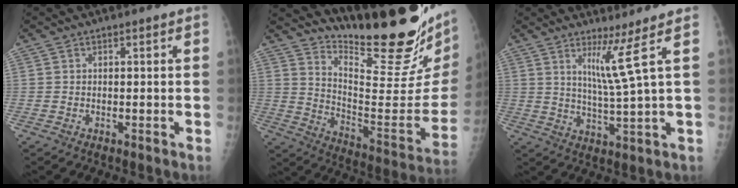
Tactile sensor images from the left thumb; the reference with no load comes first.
{"total": 27.9, "force": [22.1, 5.1, 16.3], "torque": [-0.217, -0.177, 0.315]}
{"total": 6.2, "force": [3.2, -2.0, 5.0], "torque": [-0.100, -0.046, 0.068]}